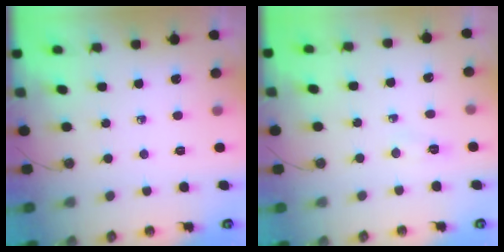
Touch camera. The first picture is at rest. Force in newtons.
{"total": 4.0, "press": 4.0, "slide": 0.5}